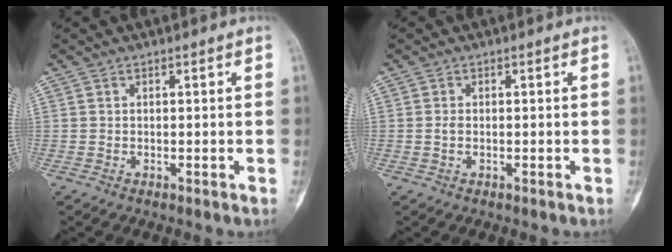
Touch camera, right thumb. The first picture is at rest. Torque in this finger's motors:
{"motor_torque": [-0.04, 0.01, -0.08, 0.39, 0.00]}